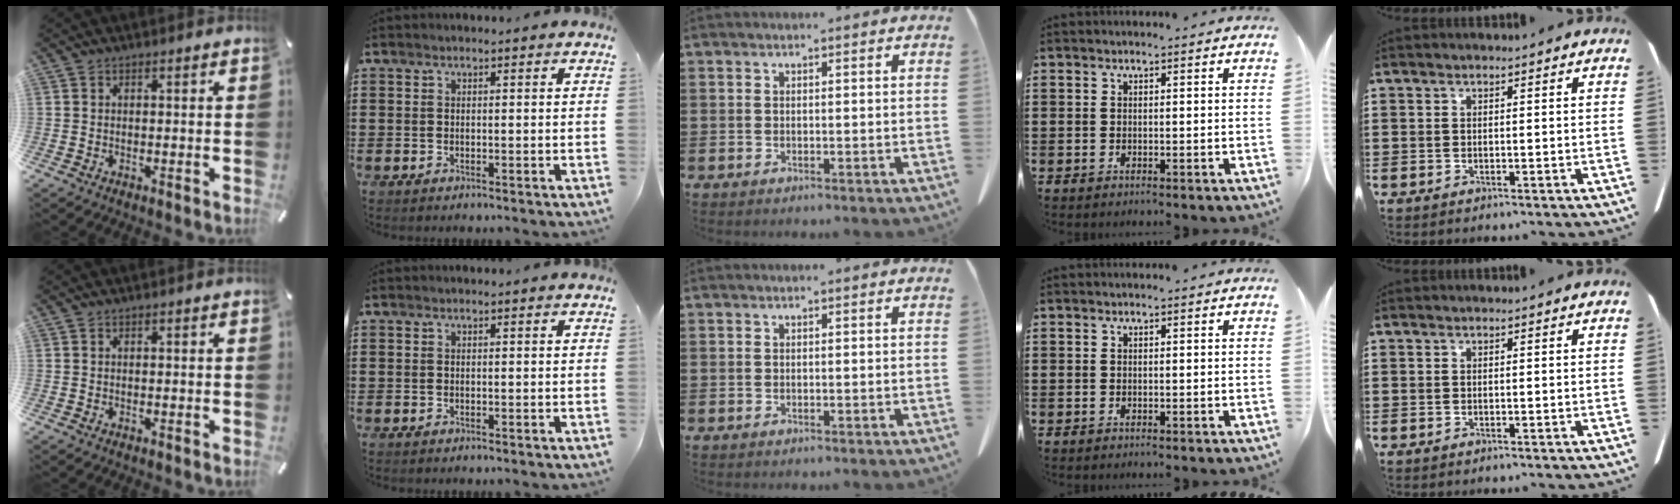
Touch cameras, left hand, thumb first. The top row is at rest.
{}